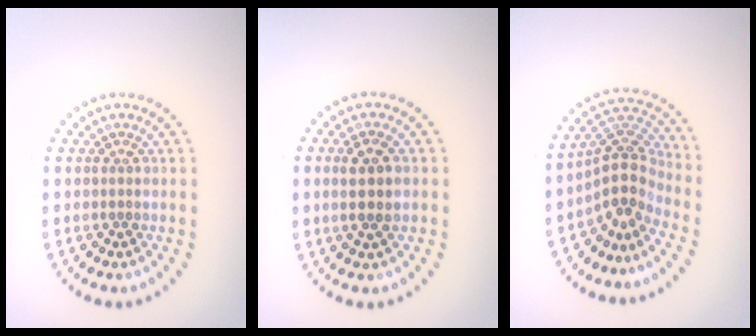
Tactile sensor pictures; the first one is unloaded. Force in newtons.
{"total": 2.7, "press": 2.6, "slide": 1.0}
{"total": 4.0, "press": 2.8, "slide": 2.9}